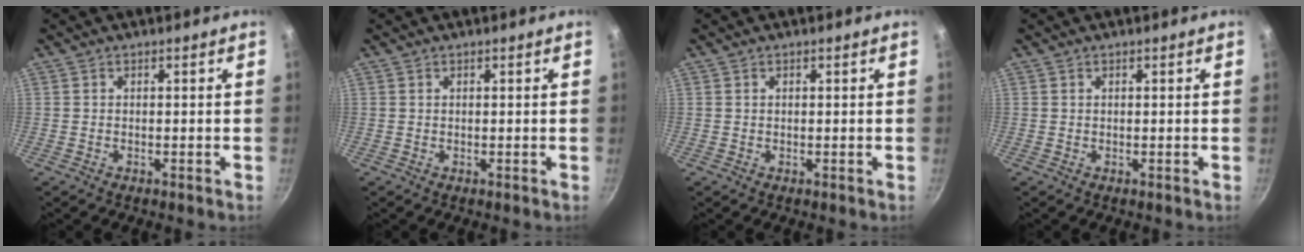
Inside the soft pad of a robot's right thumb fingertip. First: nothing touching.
{"total": 0.0}
{"total": 0.0}
{"total": 0.0}